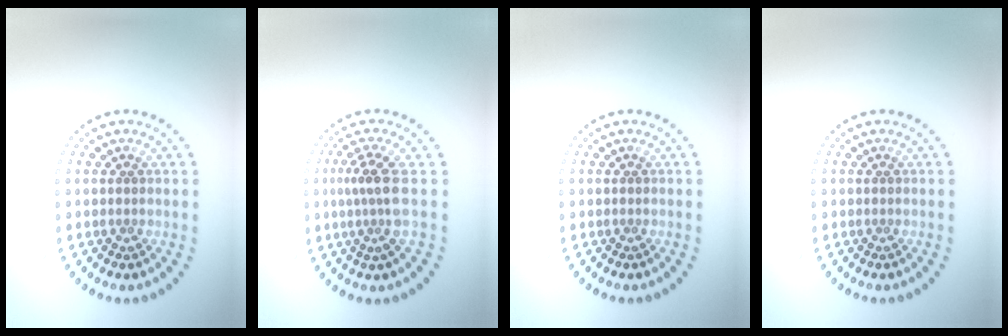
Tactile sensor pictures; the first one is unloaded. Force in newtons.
{"total": 3.0, "press": 2.2, "slide": 2.1}
{"total": 0.0}
{"total": 0.0}